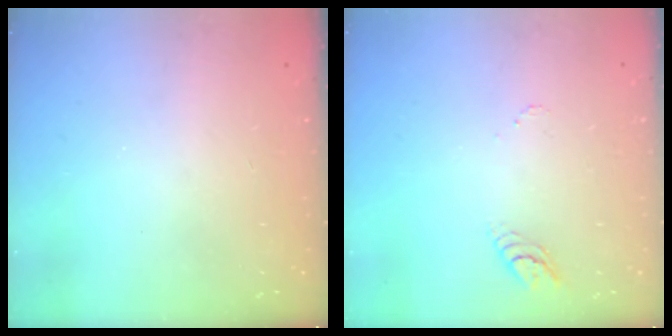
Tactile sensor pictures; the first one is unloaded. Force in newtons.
{"total": 3.6, "press": 3.6, "slide": 0.4}